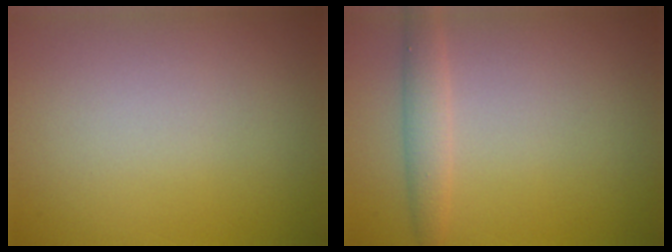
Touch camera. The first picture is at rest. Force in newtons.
{"total": 2.1, "press": 2.1, "slide": 0.1}